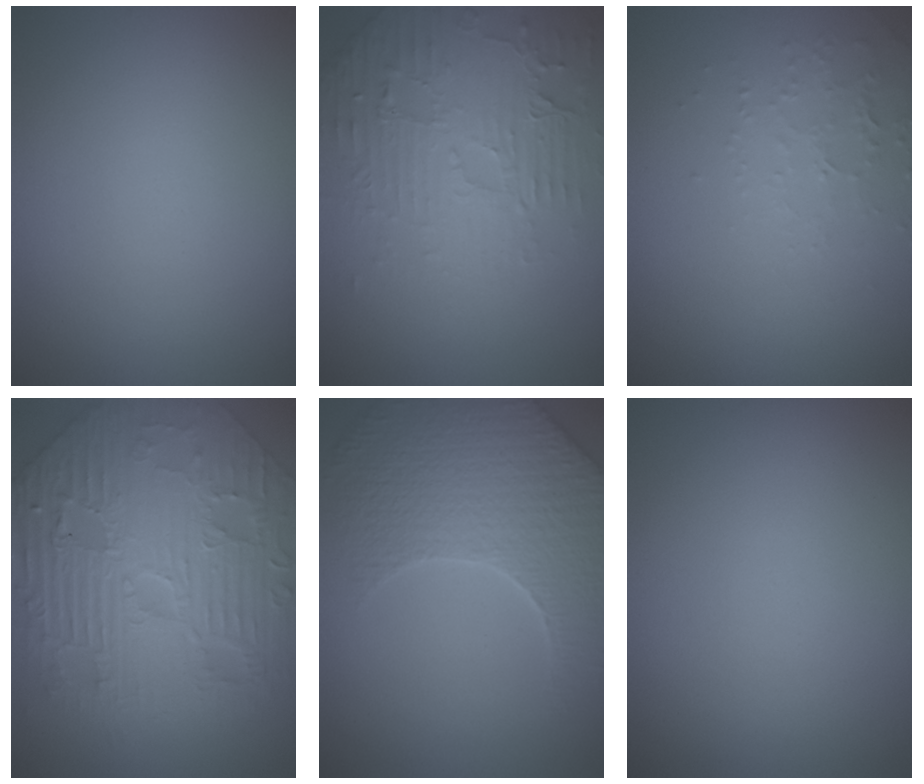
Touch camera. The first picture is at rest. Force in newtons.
{"total": 5.9, "press": 3.7, "slide": 4.6}
{"total": 1.9, "press": 1.8, "slide": 0.6}
{"total": 11.7, "press": 7.8, "slide": 8.7}
{"total": 6.8, "press": 5.4, "slide": 4.1}
{"total": 0.0}